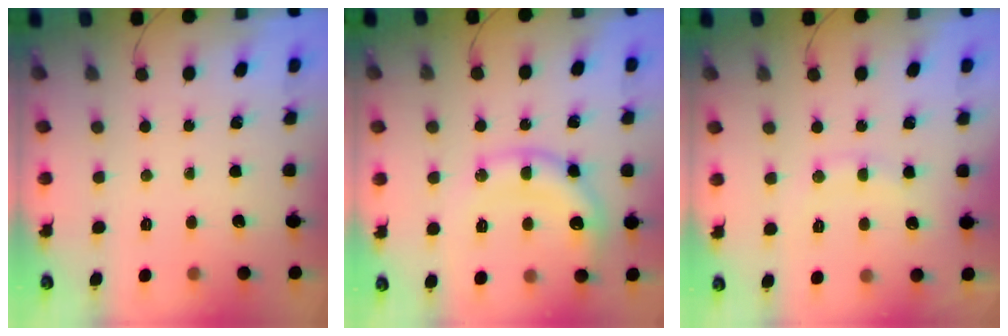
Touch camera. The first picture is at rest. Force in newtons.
{"total": 12.9, "press": 12.9, "slide": 1.1}
{"total": 9.0, "press": 8.9, "slide": 1.2}